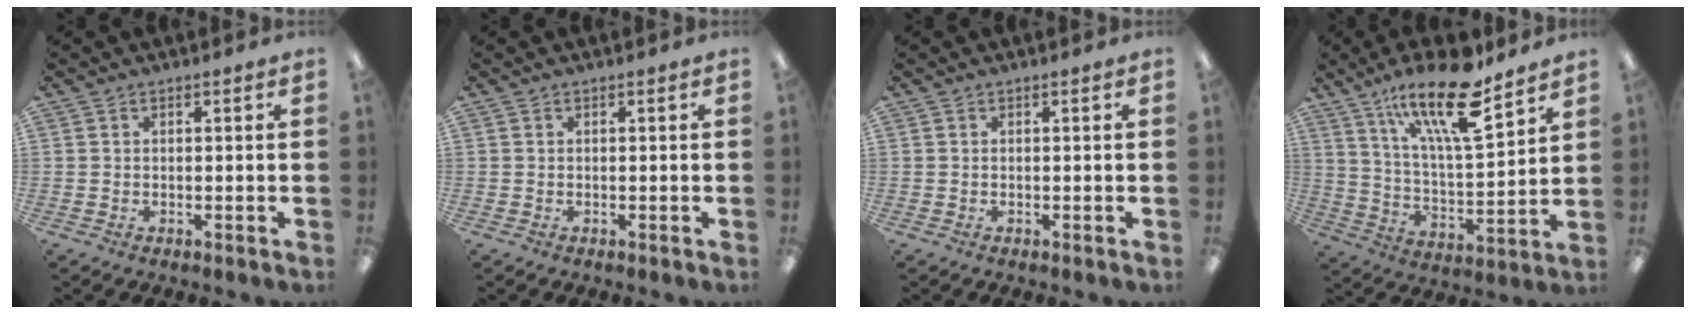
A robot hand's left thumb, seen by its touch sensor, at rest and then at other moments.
{"total": 0.0}
{"total": 0.0}
{"total": 20.6, "force": [14.0, 6.0, 13.8], "torque": [-0.235, -0.081, 0.232]}